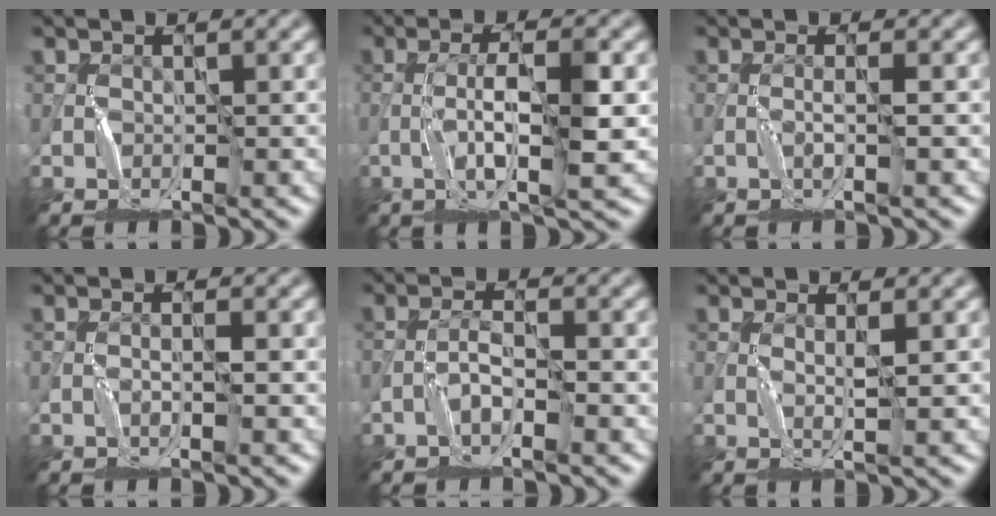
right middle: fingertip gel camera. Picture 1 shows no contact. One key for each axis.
{"total": 4.7, "fx": -0.8, "fy": 0.4, "fz": 4.6, "tx": -0.091, "ty": 0.007, "tz": -0.018}
{"total": 1.0, "fx": -0.2, "fy": -0.9, "fz": 0.2, "tx": -0.010, "ty": 0.001, "tz": -0.006}
{"total": 0.7, "fx": -0.2, "fy": -0.7, "fz": 0.0, "tx": -0.005, "ty": 0.000, "tz": -0.005}
{"total": 1.2, "fx": -1.0, "fy": -0.5, "fz": 0.5, "tx": -0.016, "ty": 0.006, "tz": -0.022}
{"total": 1.1, "fx": 0.6, "fy": -0.9, "fz": 0.1, "tx": -0.010, "ty": 0.000, "tz": 0.010}